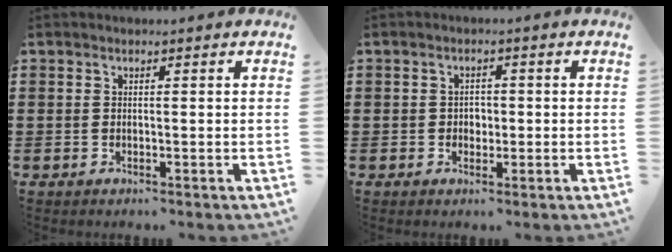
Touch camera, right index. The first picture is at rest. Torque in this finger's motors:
{"motor_torque": [0.05, -0.03, 0.02, 0.01]}